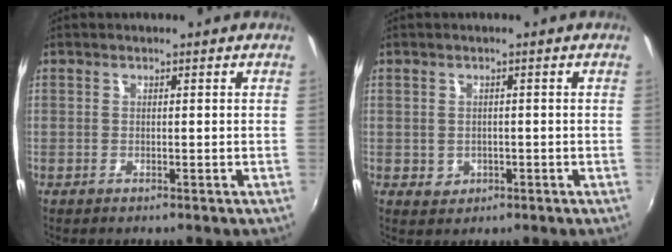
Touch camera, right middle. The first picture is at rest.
{"total": 2.1, "force": [-0.2, 2.0, 0.6], "torque": [-0.010, 0.002, 0.002]}